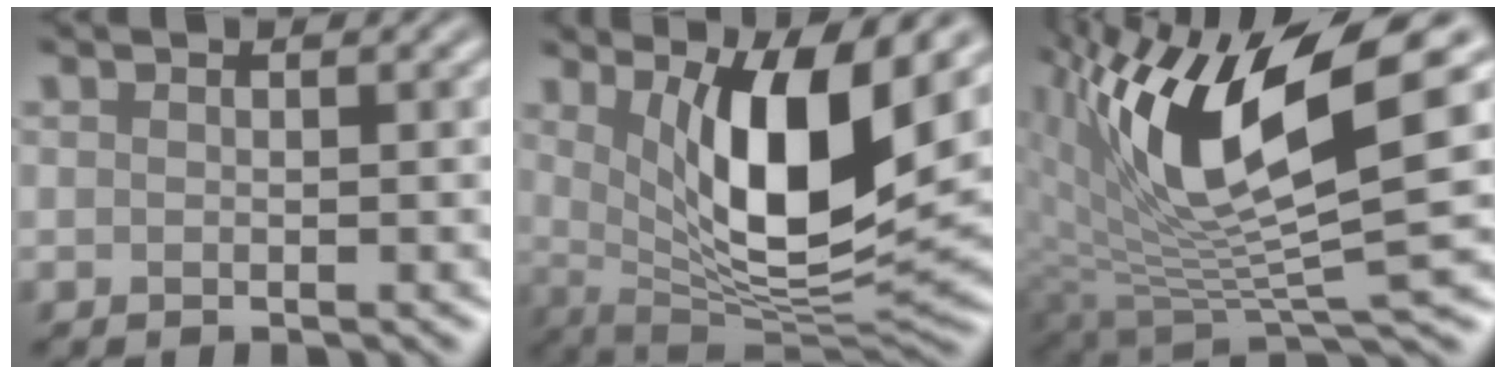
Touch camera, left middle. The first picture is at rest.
{"total": 10.4, "force": [3.3, 3.1, 9.3], "torque": [-0.149, -0.022, 0.062]}
{"total": 12.5, "force": [4.1, 3.9, 11.1], "torque": [-0.210, -0.008, 0.081]}